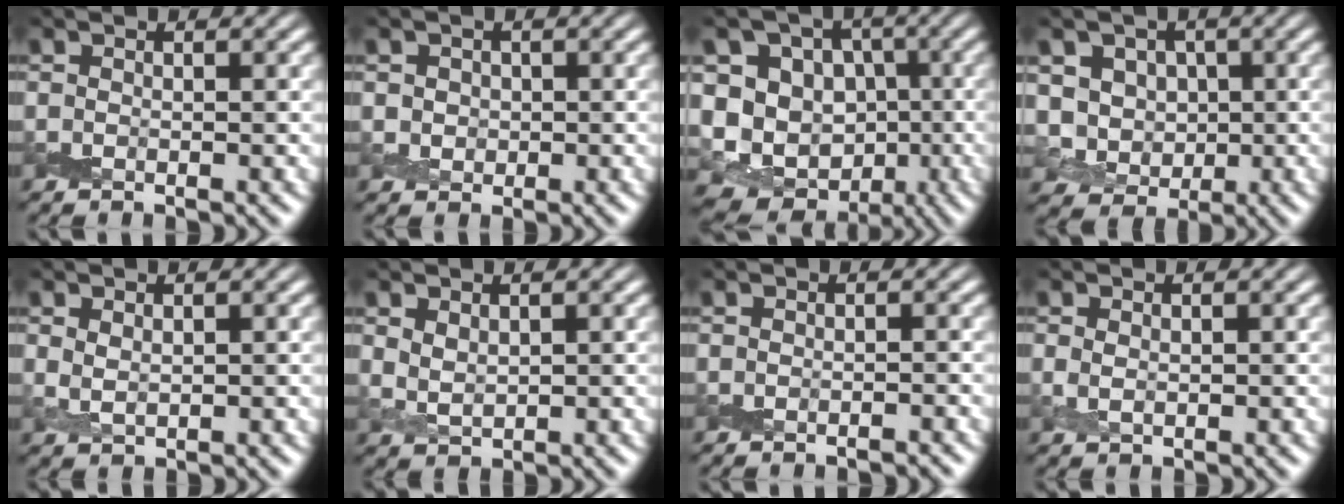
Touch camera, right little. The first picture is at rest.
{"total": 1.2, "force": [0.0, 1.2, 0.4], "torque": [-0.003, -0.005, 0.001]}
{"total": 13.4, "force": [-3.1, 11.9, 5.4], "torque": [-0.102, -0.003, -0.062]}
{"total": 3.9, "force": [0.0, 3.6, 1.7], "torque": [-0.031, -0.005, -0.006]}
{"total": 1.1, "force": [0.5, 0.6, 0.8], "torque": [-0.021, -0.005, 0.015]}
{"total": 1.5, "force": [0.8, 0.9, 1.0], "torque": [-0.024, -0.005, 0.021]}
{"total": 0.8, "force": [-0.8, 0.1, 0.3], "torque": [-0.003, 0.002, -0.013]}
{"total": 0.9, "force": [0.1, 0.6, 0.7], "torque": [-0.019, -0.004, 0.005]}